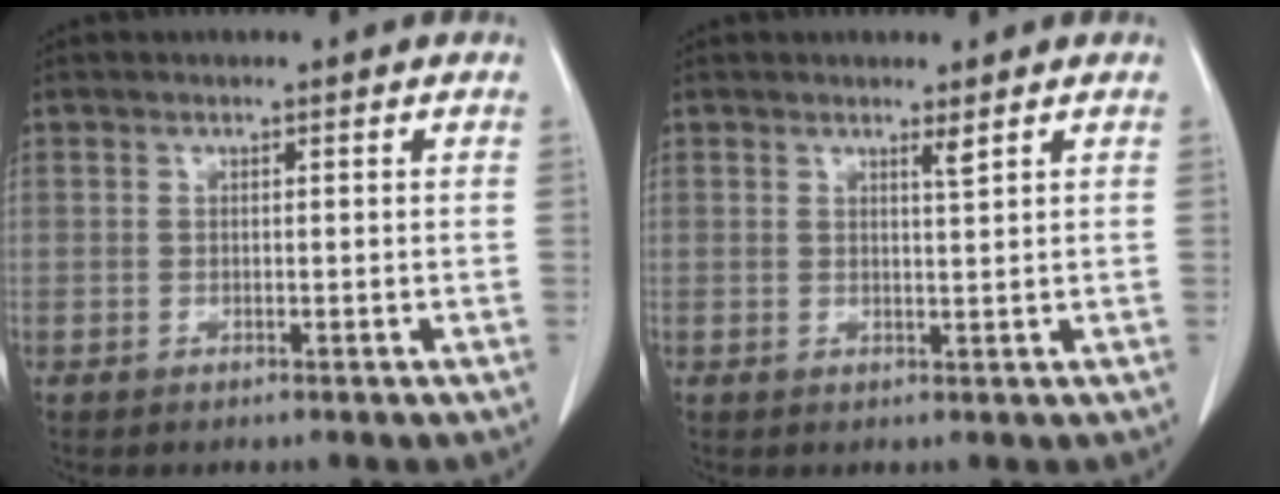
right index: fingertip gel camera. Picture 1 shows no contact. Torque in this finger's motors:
{"motor_torque": [0.01, 0.00, 0.00, 0.01]}